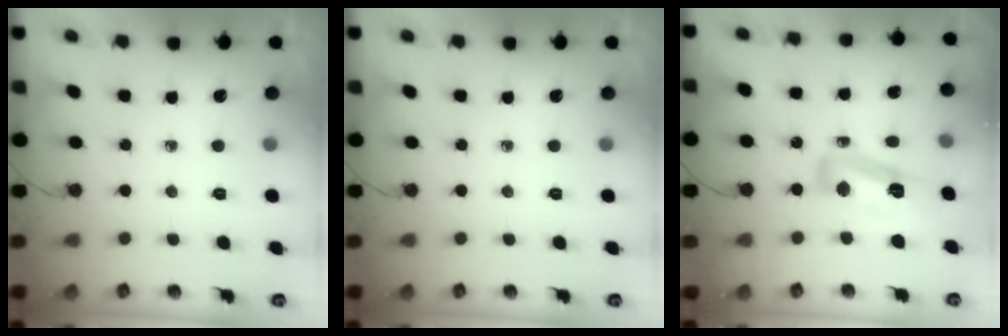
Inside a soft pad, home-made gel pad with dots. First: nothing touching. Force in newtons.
{"total": 0.0}
{"total": 11.4, "press": 11.4, "slide": 0.8}